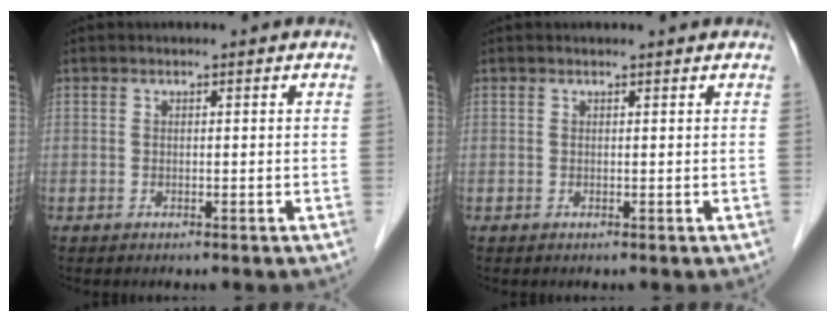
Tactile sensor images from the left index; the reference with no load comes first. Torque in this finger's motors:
{"motor_torque": [0.17, 0.04, -0.01, -0.01]}